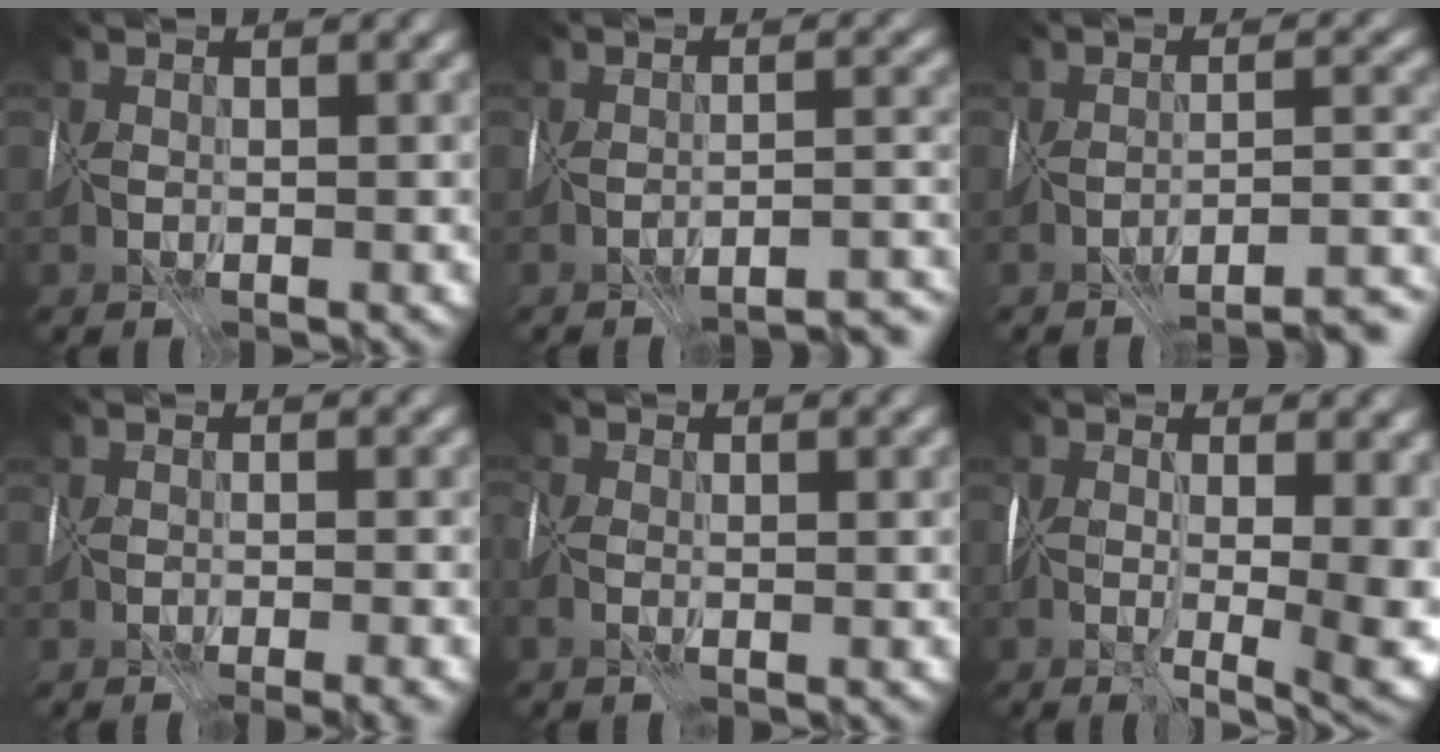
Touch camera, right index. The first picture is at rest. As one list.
[{"total": 8.4, "force": [-8.0, 1.2, 2.3], "torque": [-0.008, 0.008, -0.084]}, {"total": 9.2, "force": [-8.4, 1.4, 3.3], "torque": [-0.022, 0.001, -0.086]}, {"total": 5.3, "force": [-4.1, 1.2, 3.1], "torque": [-0.025, -0.009, -0.039]}, {"total": 2.0, "force": [-1.6, 0.6, 1.1], "torque": [-0.012, 0.000, -0.021]}, {"total": 11.5, "force": [-1.0, 4.6, 10.5], "torque": [-0.126, -0.009, 0.010]}]